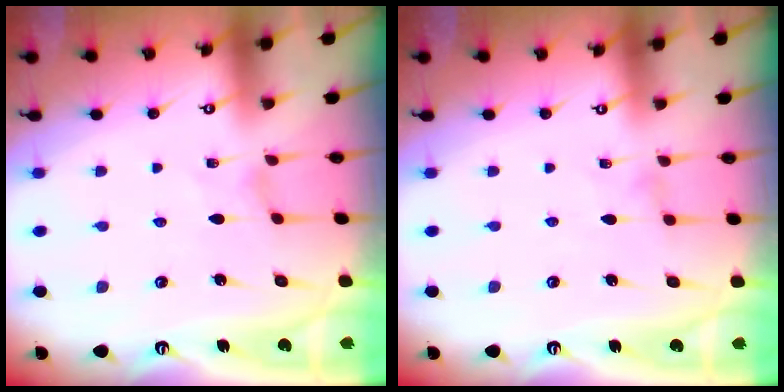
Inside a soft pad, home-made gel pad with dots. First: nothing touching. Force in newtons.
{"total": 0.0}